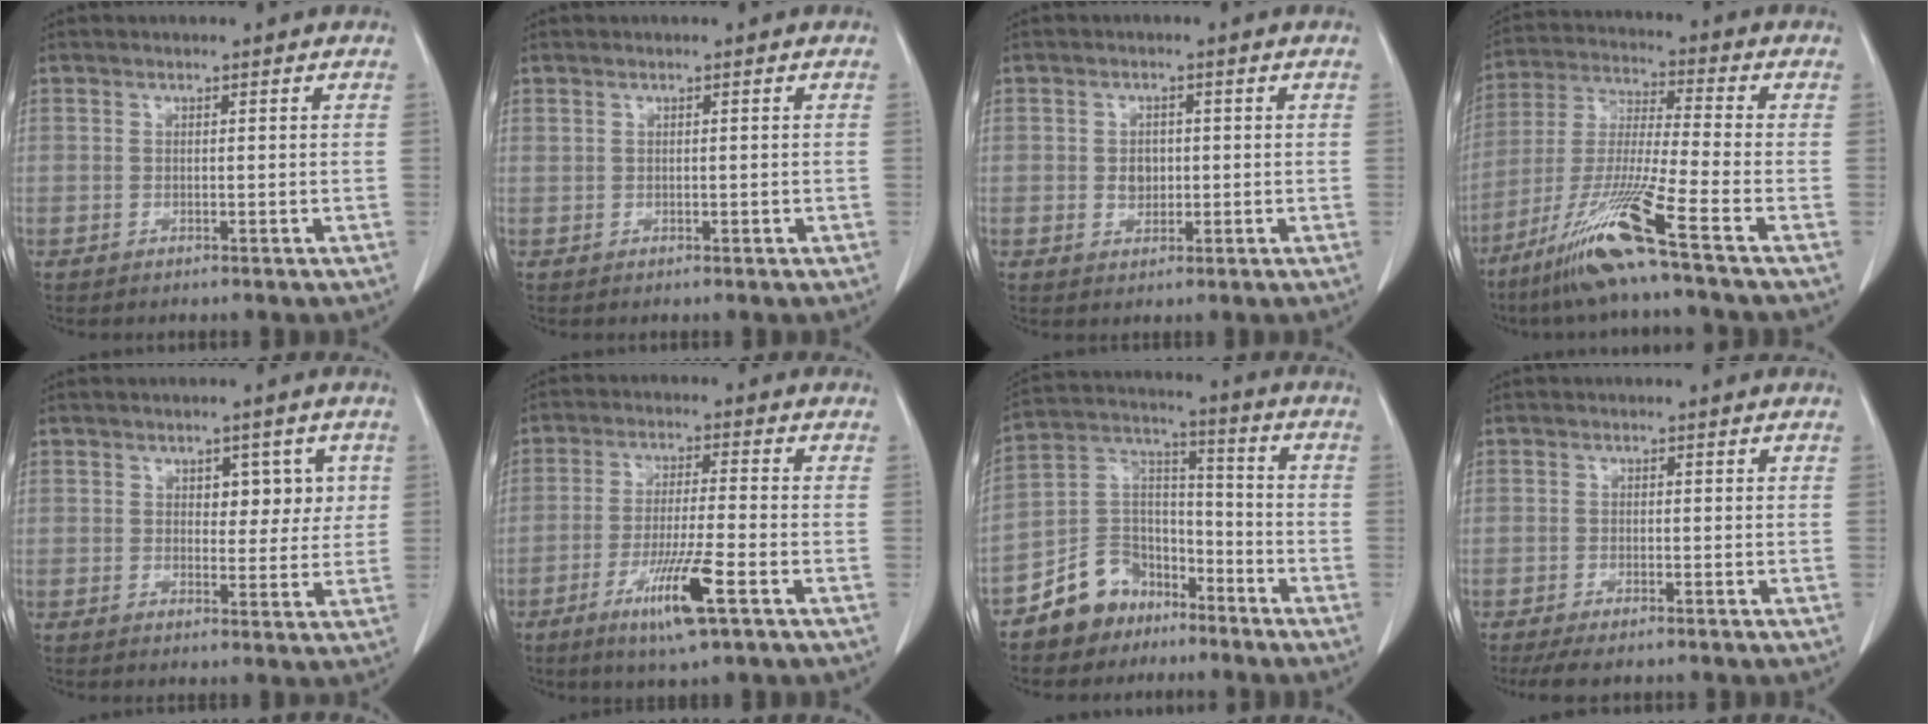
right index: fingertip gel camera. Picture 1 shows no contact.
{"total": 0.5, "force": [0.1, 0.3, 0.4], "torque": [-0.015, 0.005, 0.009]}
{"total": 2.6, "force": [-0.1, 2.1, 1.6], "torque": [-0.023, 0.002, 0.002]}
{"total": 13.5, "force": [-8.4, -1.8, 10.4], "torque": [-0.216, -0.042, -0.163]}
{"total": 5.0, "force": [1.5, 2.9, 3.7], "torque": [-0.035, 0.008, 0.021]}
{"total": 9.4, "force": [-4.5, 0.1, 8.3], "torque": [-0.153, -0.020, -0.080]}
{"total": 10.6, "force": [-7.4, 7.2, 2.5], "torque": [-0.049, 0.046, -0.135]}
{"total": 4.3, "force": [-3.5, 0.9, 2.4], "torque": [-0.038, -0.010, -0.055]}